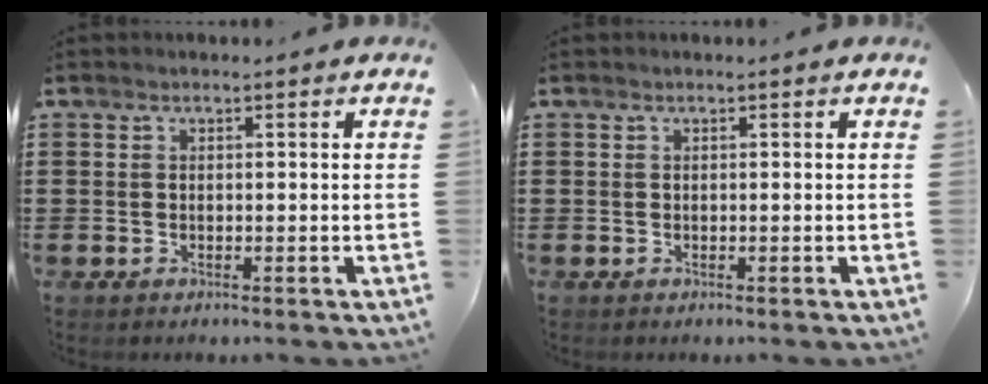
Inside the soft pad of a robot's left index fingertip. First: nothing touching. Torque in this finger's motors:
{"motor_torque": [0.00, 0.00, 0.00, 0.00]}